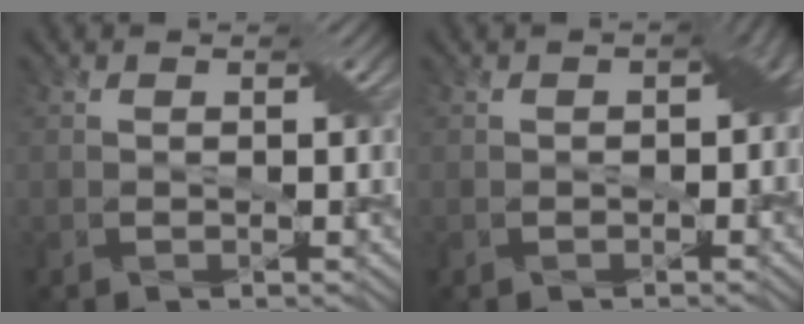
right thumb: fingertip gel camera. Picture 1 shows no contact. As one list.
[{"total": 2.7, "force": [-0.4, 1.8, 1.9], "torque": [-0.023, -0.005, -0.008]}]